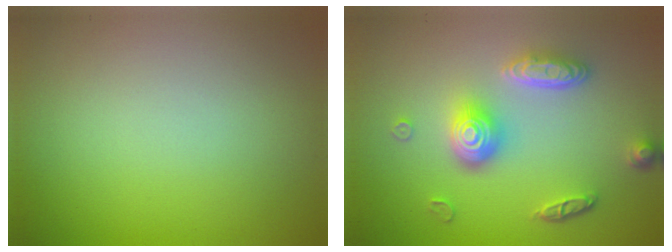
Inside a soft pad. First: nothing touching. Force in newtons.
{"total": 4.7, "press": 3.6, "slide": 3.0}